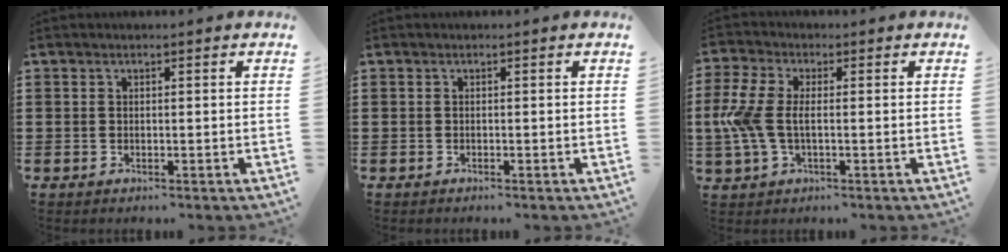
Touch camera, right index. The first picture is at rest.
{"total": 0.0}
{"total": 6.9, "force": [-0.4, 3.5, 6.0], "torque": [-0.158, -0.006, -0.019]}